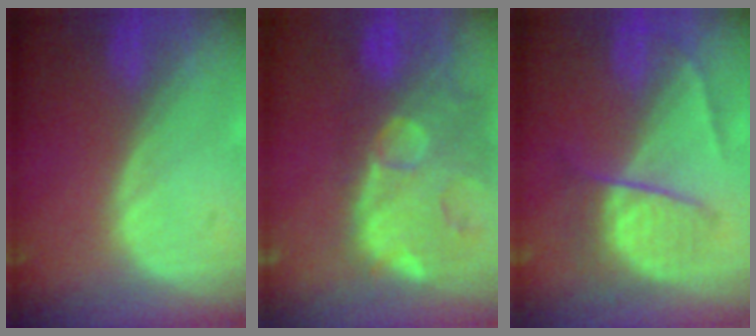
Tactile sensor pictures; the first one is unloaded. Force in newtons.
{"total": 14.6, "press": 11.8, "slide": 8.6}
{"total": 6.6, "press": 6.2, "slide": 2.4}